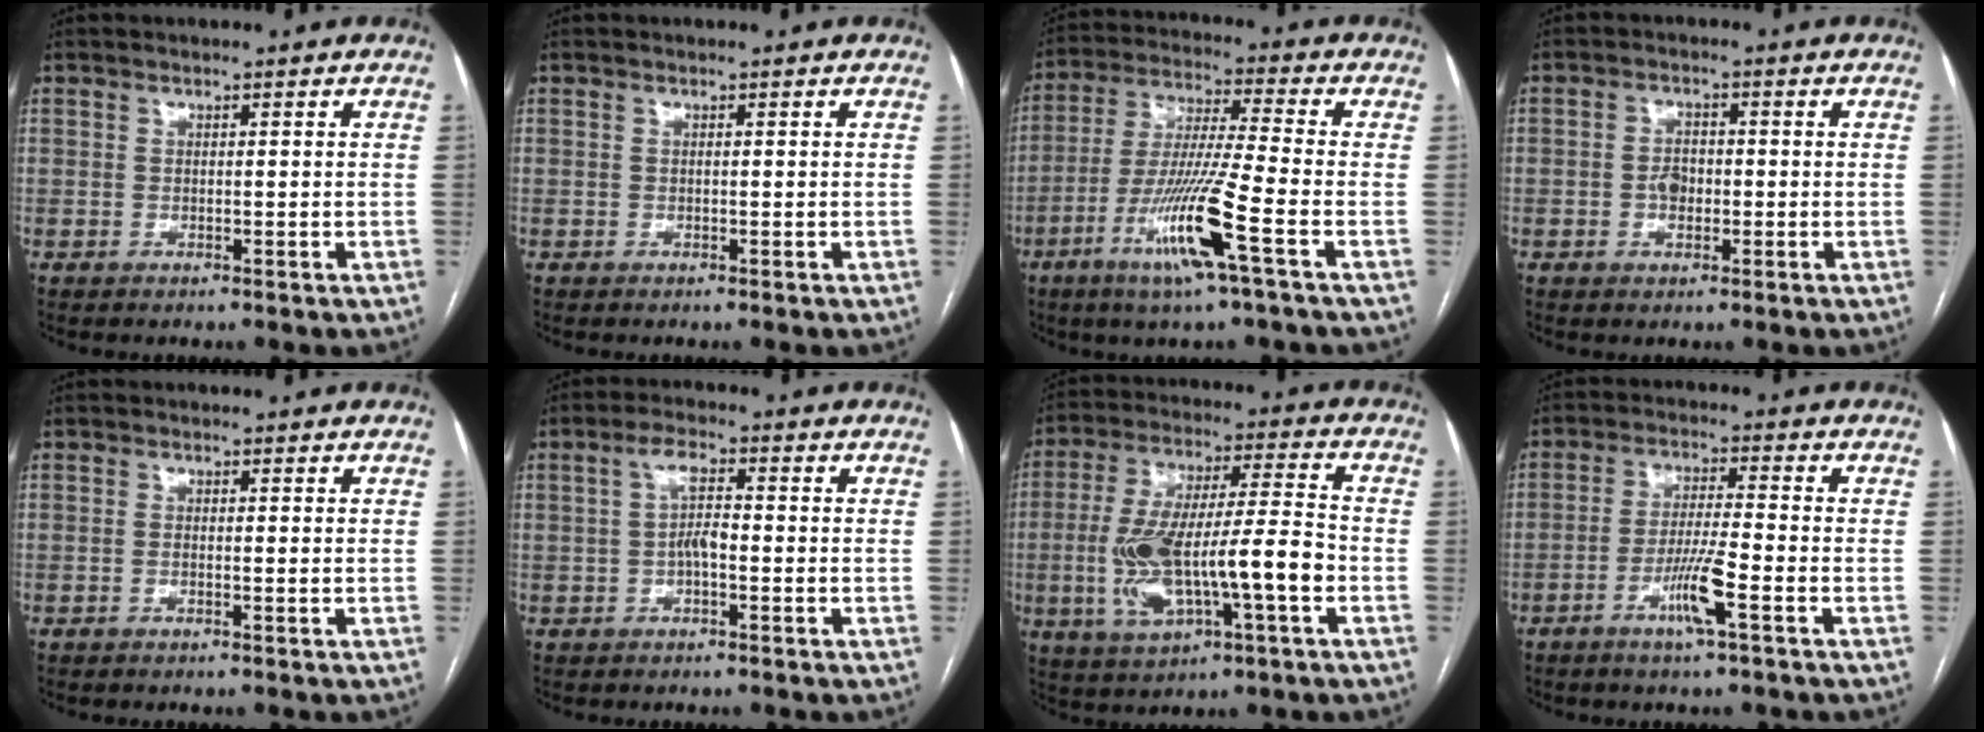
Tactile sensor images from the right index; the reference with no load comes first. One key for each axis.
{"total": 0.0}
{"total": 13.1, "fx": -5.8, "fy": -0.9, "fz": 11.7, "tx": -0.234, "ty": -0.020, "tz": -0.112}
{"total": 2.8, "fx": -0.6, "fy": 1.9, "fz": 2.0, "tx": -0.033, "ty": 0.005, "tz": -0.010}
{"total": 0.7, "fx": -0.1, "fy": 0.1, "fz": 0.7, "tx": -0.012, "ty": 0.000, "tz": -0.002}
{"total": 3.9, "fx": -0.3, "fy": 1.3, "fz": 3.7, "tx": -0.073, "ty": 0.011, "tz": -0.005}
{"total": 16.5, "fx": -4.0, "fy": 3.2, "fz": 15.7, "tx": -0.304, "ty": 0.012, "tz": -0.061}
{"total": 6.6, "fx": -3.1, "fy": -0.3, "fz": 5.9, "tx": -0.113, "ty": -0.007, "tz": -0.060}